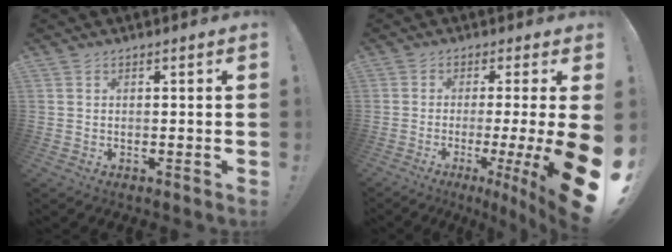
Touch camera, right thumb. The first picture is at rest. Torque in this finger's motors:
{"motor_torque": [0.10, 1.62, 1.61, -1.16, 0.18]}